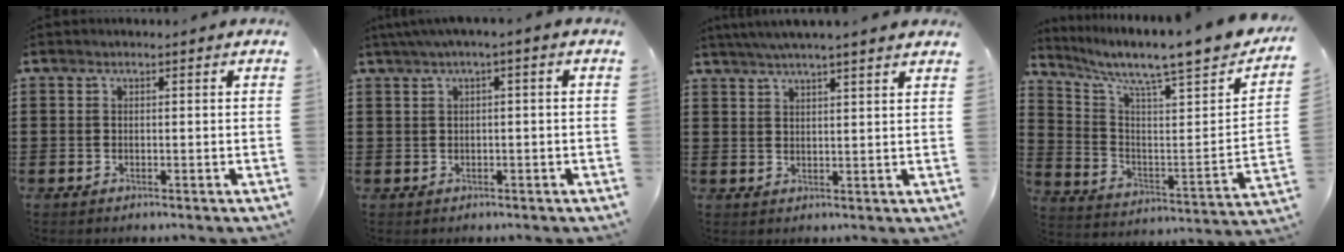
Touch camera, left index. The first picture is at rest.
{"total": 1.9, "force": [-0.3, 0.0, 1.8], "torque": [-0.030, -0.004, -0.006]}
{"total": 3.8, "force": [3.3, -0.5, 1.6], "torque": [-0.042, -0.006, 0.060]}
{"total": 8.1, "force": [6.9, 0.3, 4.2], "torque": [-0.092, -0.071, 0.103]}